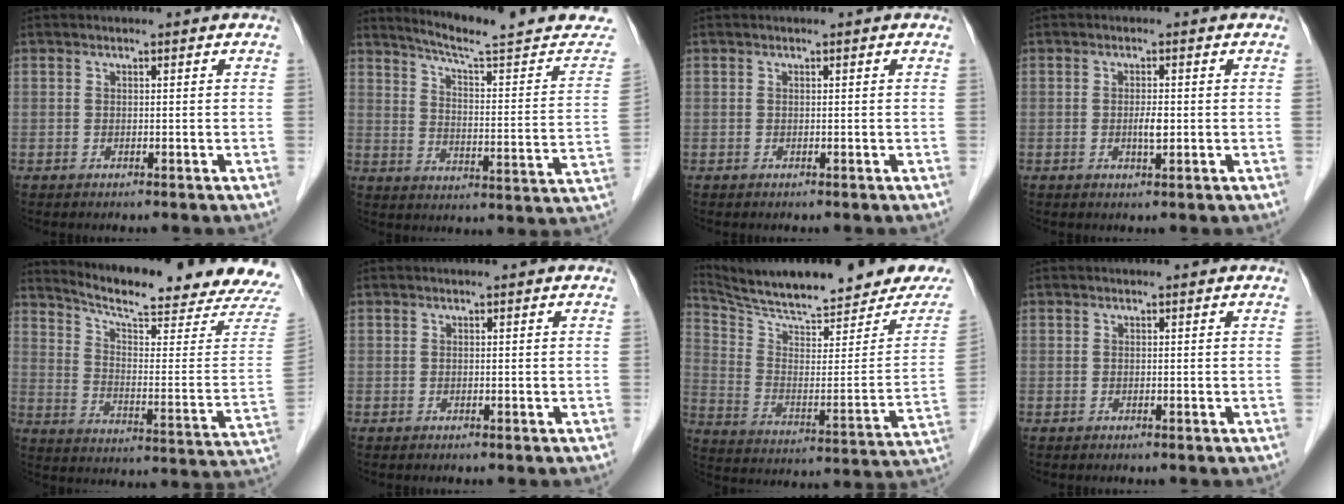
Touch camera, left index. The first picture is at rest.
{"total": 19.9, "force": [18.3, 0.8, 7.8], "torque": [-0.105, -0.069, 0.231]}
{"total": 0.0}
{"total": 2.0, "force": [-0.4, 0.5, 1.9], "torque": [-0.037, -0.003, -0.007]}
{"total": 20.2, "force": [18.9, -0.7, 7.2], "torque": [-0.125, -0.097, 0.245]}
{"total": 0.0}
{"total": 23.2, "force": [20.5, 3.2, 10.4], "torque": [-0.167, -0.056, 0.286]}
{"total": 0.0}